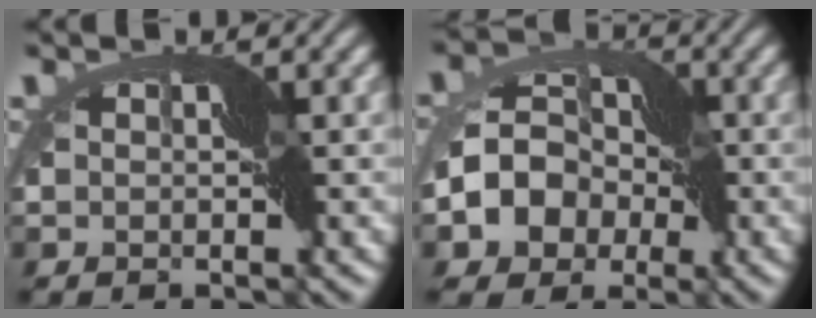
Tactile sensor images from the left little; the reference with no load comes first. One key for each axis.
{"total": 6.2, "fx": -1.3, "fy": 4.6, "fz": 3.9, "tx": -0.078, "ty": -0.003, "tz": -0.041}